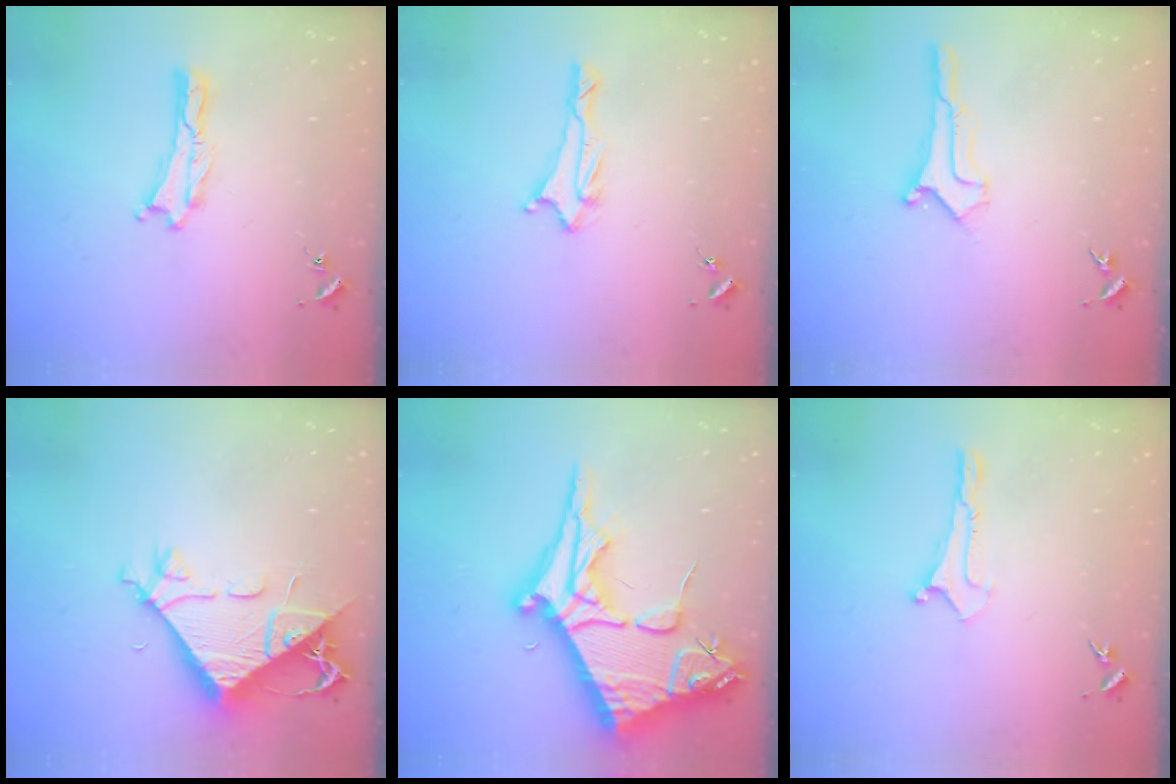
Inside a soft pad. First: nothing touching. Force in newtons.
{"total": 1.7, "press": 1.6, "slide": 0.6}
{"total": 0.9, "press": 0.9, "slide": 0.1}
{"total": 9.3, "press": 9.2, "slide": 0.9}
{"total": 16.1, "press": 16.1, "slide": 1.6}
{"total": 0.0}